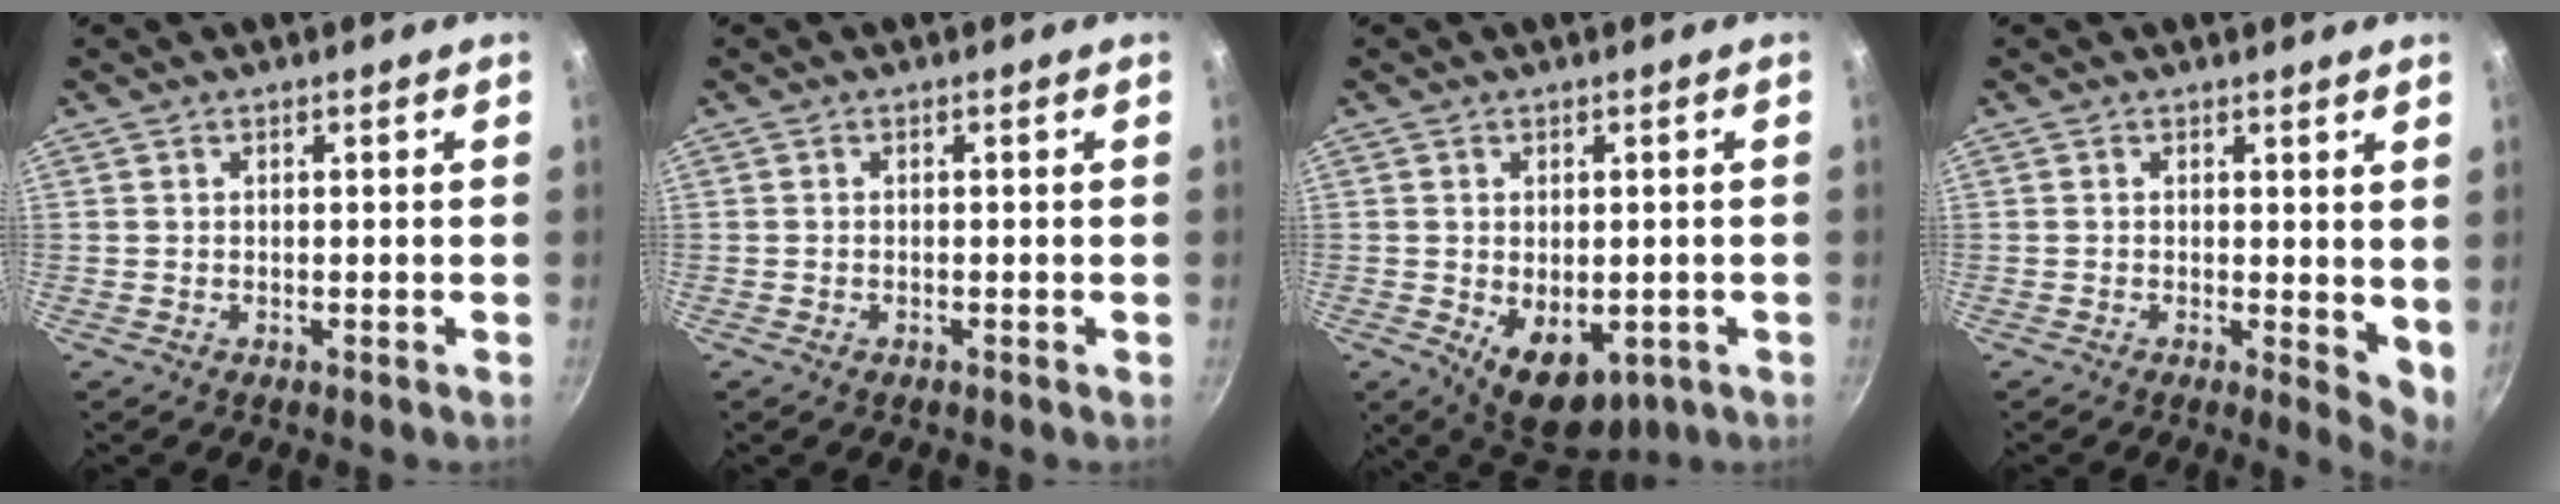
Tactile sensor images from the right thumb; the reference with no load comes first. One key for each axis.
{"total": 0.7, "fx": -0.4, "fy": 0.4, "fz": 0.4, "tx": -0.007, "ty": 0.001, "tz": -0.008}
{"total": 9.9, "fx": -2.3, "fy": 6.3, "fz": 7.4, "tx": -0.083, "ty": -0.008, "tz": -0.014}
{"total": 4.8, "fx": 0.7, "fy": 2.0, "fz": 4.3, "tx": -0.053, "ty": -0.008, "tz": 0.010}